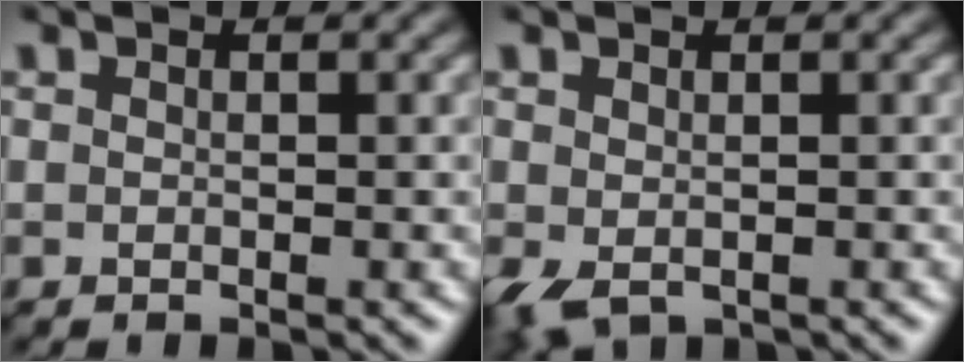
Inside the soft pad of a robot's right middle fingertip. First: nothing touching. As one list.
[{"total": 2.3, "force": [-1.1, 1.2, 1.6], "torque": [-0.041, -0.010, -0.019]}]